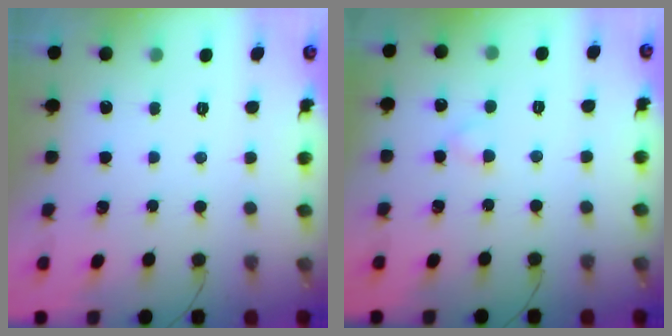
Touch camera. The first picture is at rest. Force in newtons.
{"total": 2.0, "press": 1.8, "slide": 0.9}